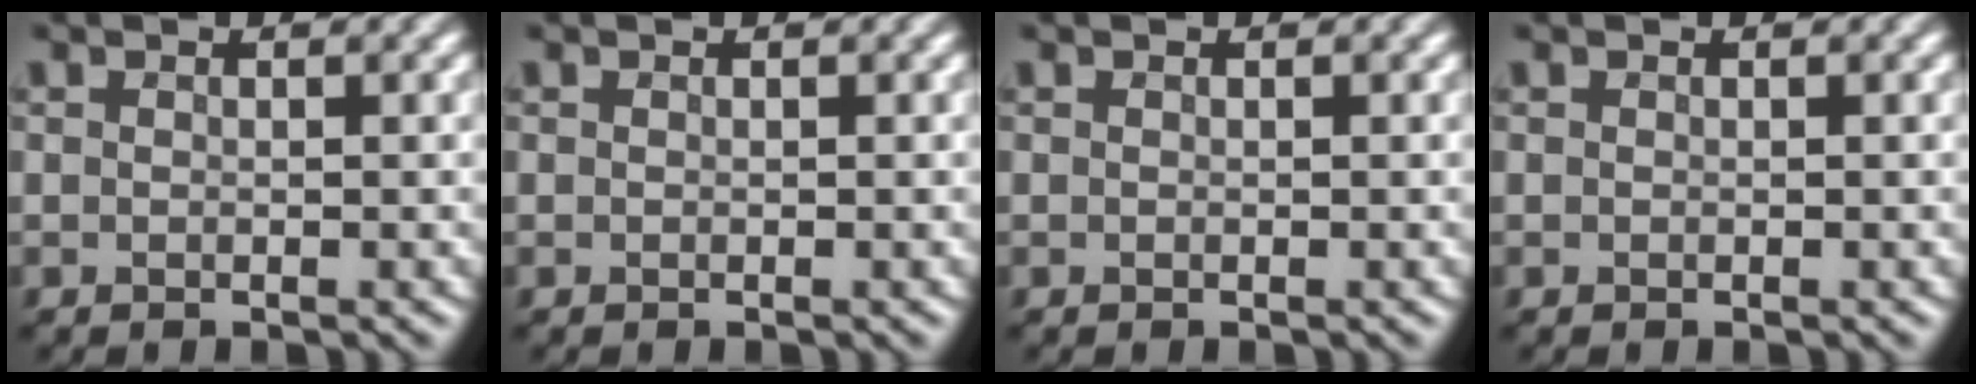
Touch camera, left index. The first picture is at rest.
{"total": 0.0}
{"total": 0.0}
{"total": 0.0}